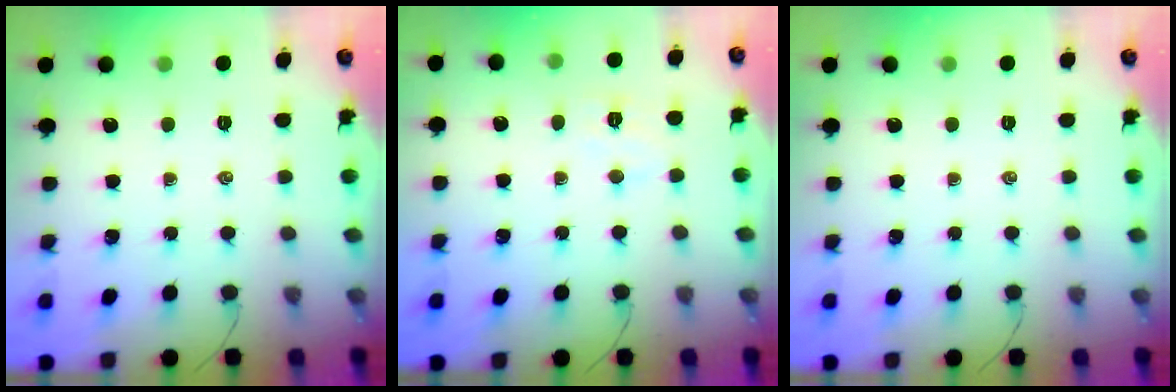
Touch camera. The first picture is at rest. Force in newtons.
{"total": 4.9, "press": 4.8, "slide": 1.1}
{"total": 0.0}